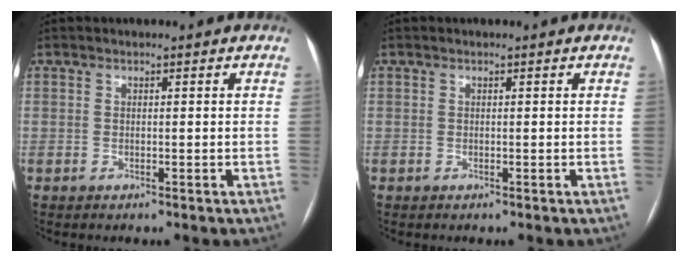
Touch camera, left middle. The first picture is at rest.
{"total": 0.0}